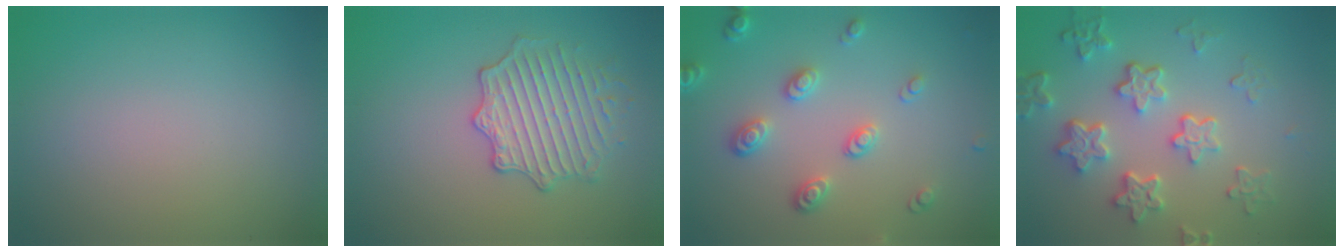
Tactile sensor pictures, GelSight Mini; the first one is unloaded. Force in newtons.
{"total": 3.8, "press": 3.6, "slide": 1.2}
{"total": 3.4, "press": 2.8, "slide": 1.9}
{"total": 5.7, "press": 4.3, "slide": 3.7}